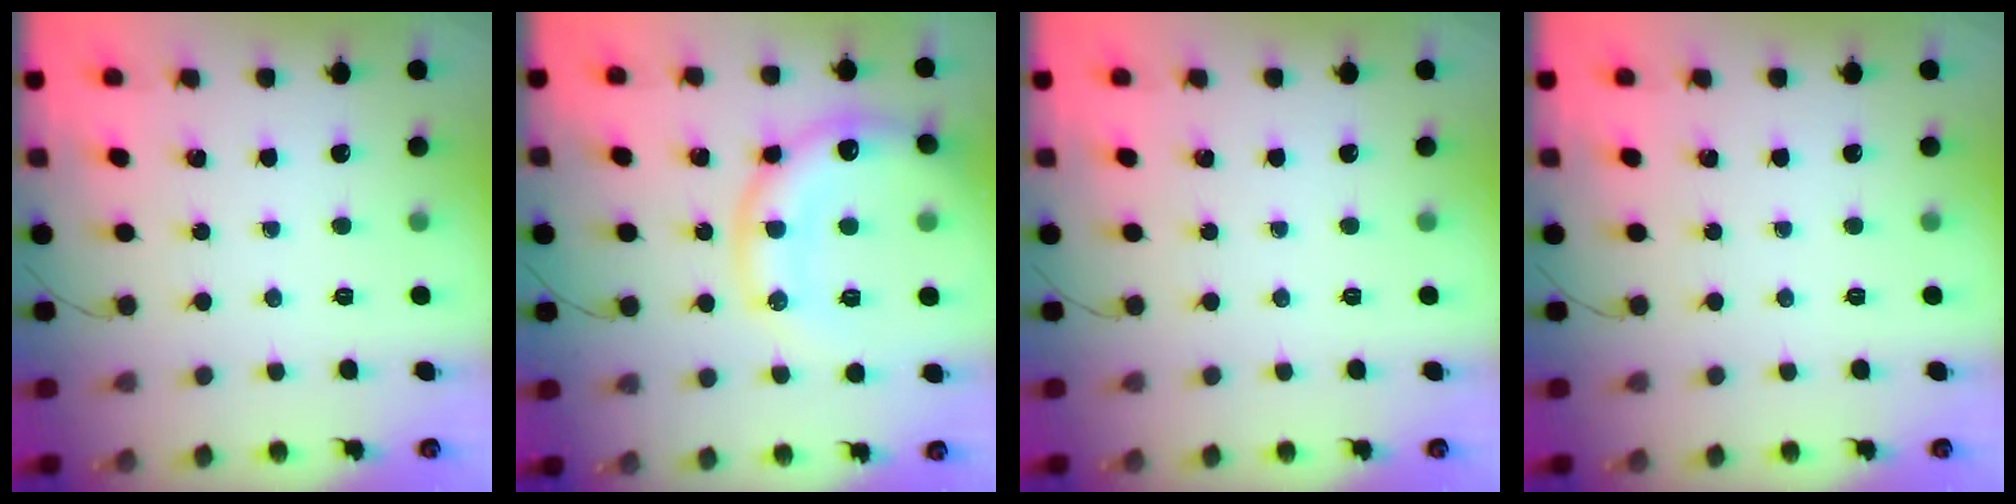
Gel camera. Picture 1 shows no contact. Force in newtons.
{"total": 19.6, "press": 19.4, "slide": 2.7}
{"total": 0.0}
{"total": 0.0}